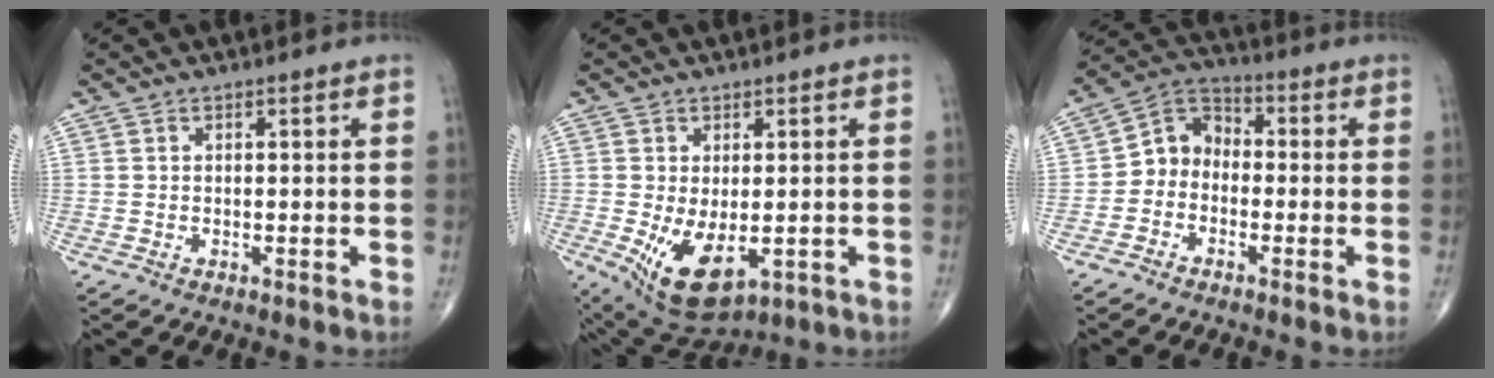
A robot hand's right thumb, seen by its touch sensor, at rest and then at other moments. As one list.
[{"total": 10.1, "force": [-2.1, 5.2, 8.4], "torque": [-0.139, -0.017, -0.015]}, {"total": 6.9, "force": [-1.7, 5.7, 3.5], "torque": [-0.037, 0.034, -0.054]}]